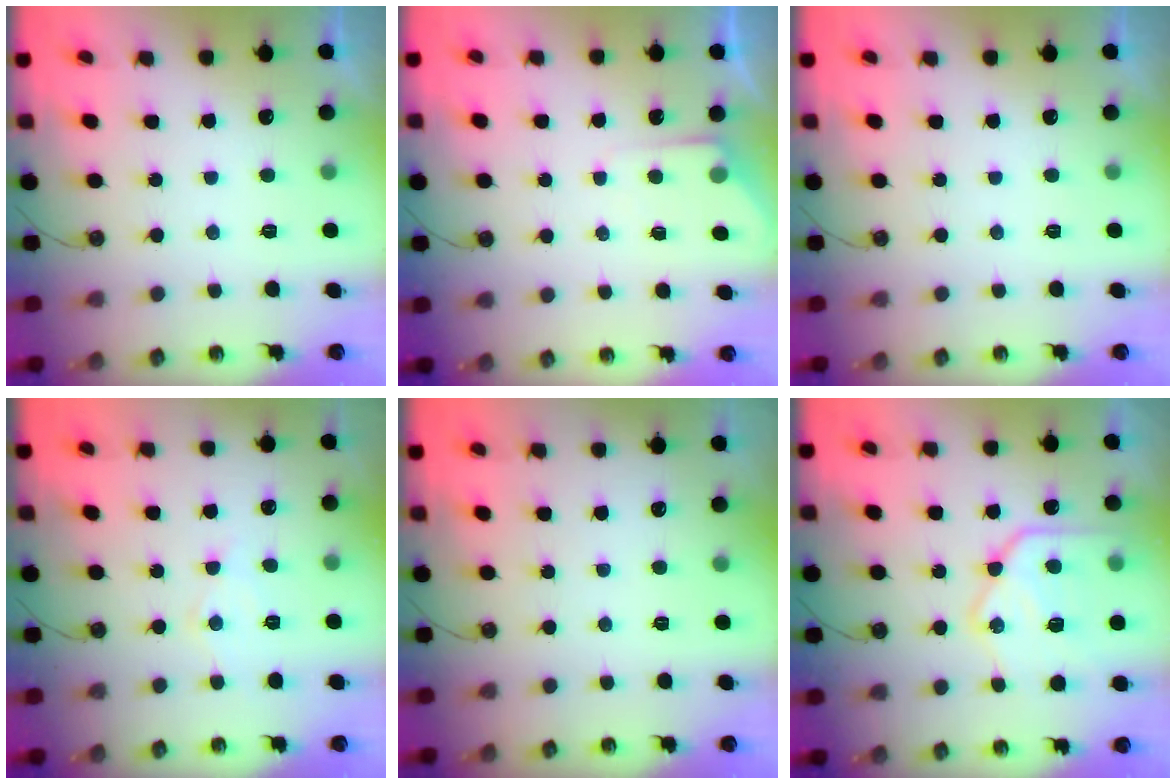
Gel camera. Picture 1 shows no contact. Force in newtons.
{"total": 3.4, "press": 3.4, "slide": 0.6}
{"total": 0.0}
{"total": 7.2, "press": 7.2, "slide": 0.3}
{"total": 0.0}
{"total": 19.2, "press": 19.1, "slide": 1.5}